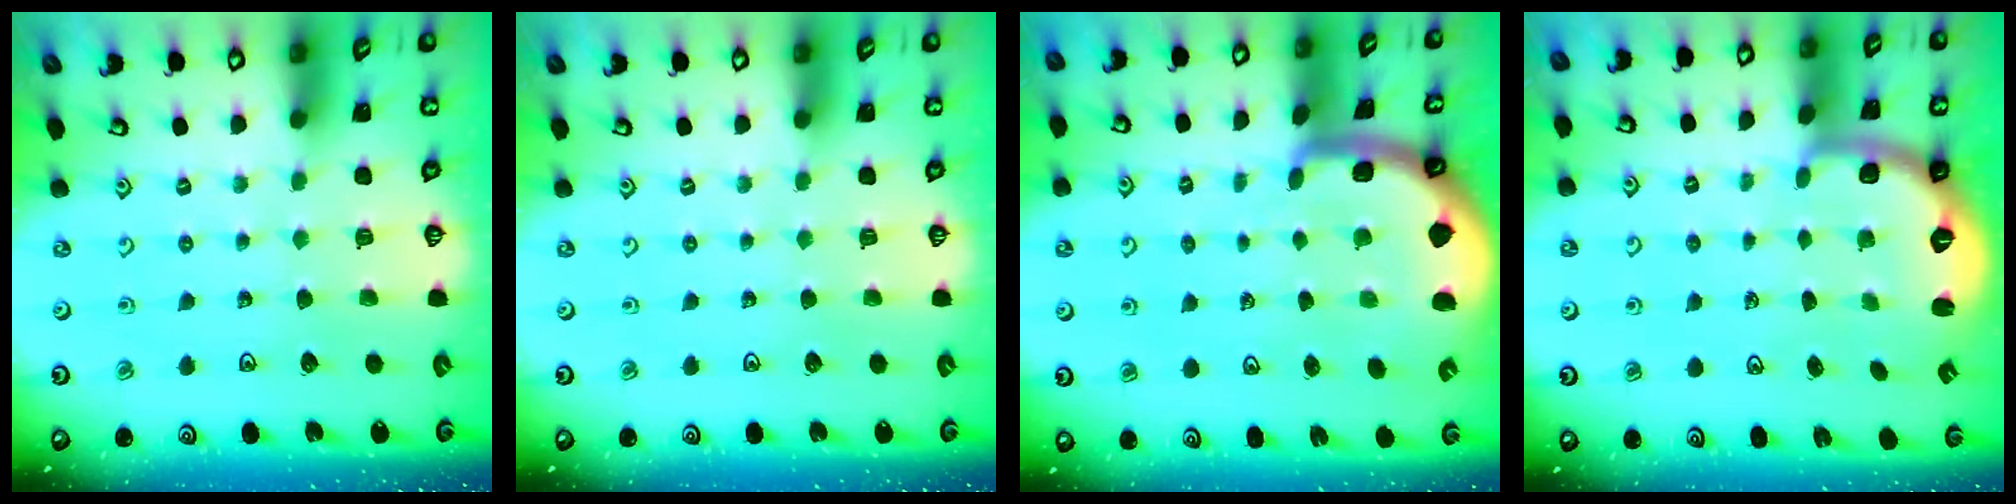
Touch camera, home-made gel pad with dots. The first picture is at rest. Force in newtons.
{"total": 0.0}
{"total": 3.8, "press": 3.7, "slide": 0.6}
{"total": 2.7, "press": 1.6, "slide": 2.1}